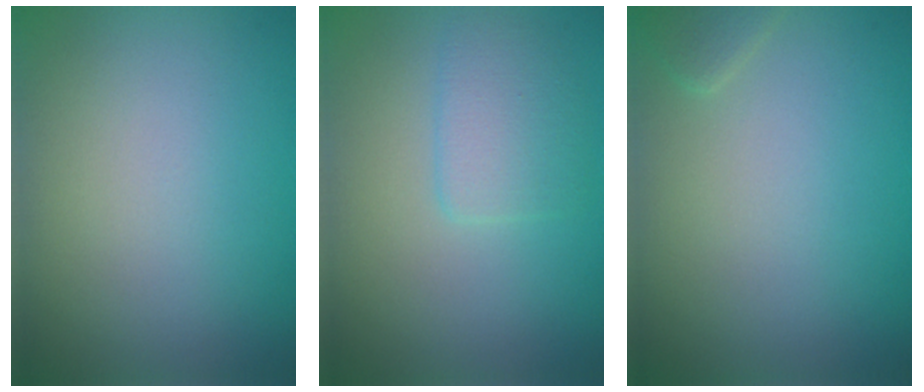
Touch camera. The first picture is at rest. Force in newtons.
{"total": 2.4, "press": 2.3, "slide": 0.2}
{"total": 1.1, "press": 1.1, "slide": 0.1}